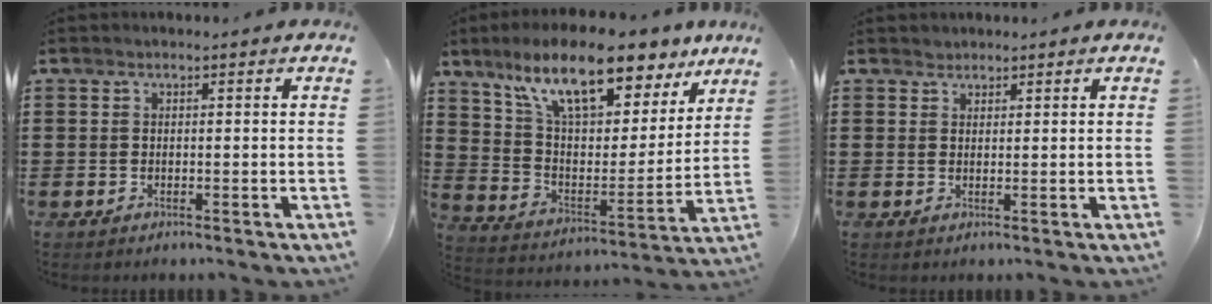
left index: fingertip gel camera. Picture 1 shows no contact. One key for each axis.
{"total": 13.7, "fx": 10.4, "fy": 3.7, "fz": 8.1, "tx": -0.171, "ty": -0.048, "tz": 0.177}
{"total": 1.3, "fx": 1.2, "fy": 0.5, "fz": -0.1, "tx": -0.002, "ty": 0.002, "tz": 0.024}